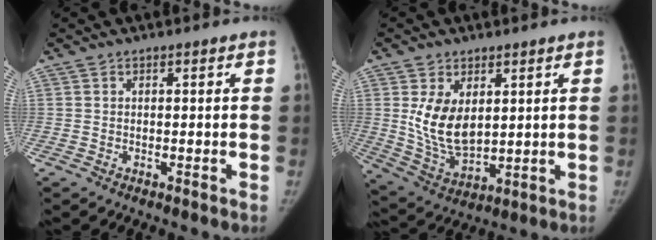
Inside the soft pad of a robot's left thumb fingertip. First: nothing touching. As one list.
[{"total": 11.1, "force": [2.6, 6.7, 8.4], "torque": [-0.136, -0.024, 0.067]}]